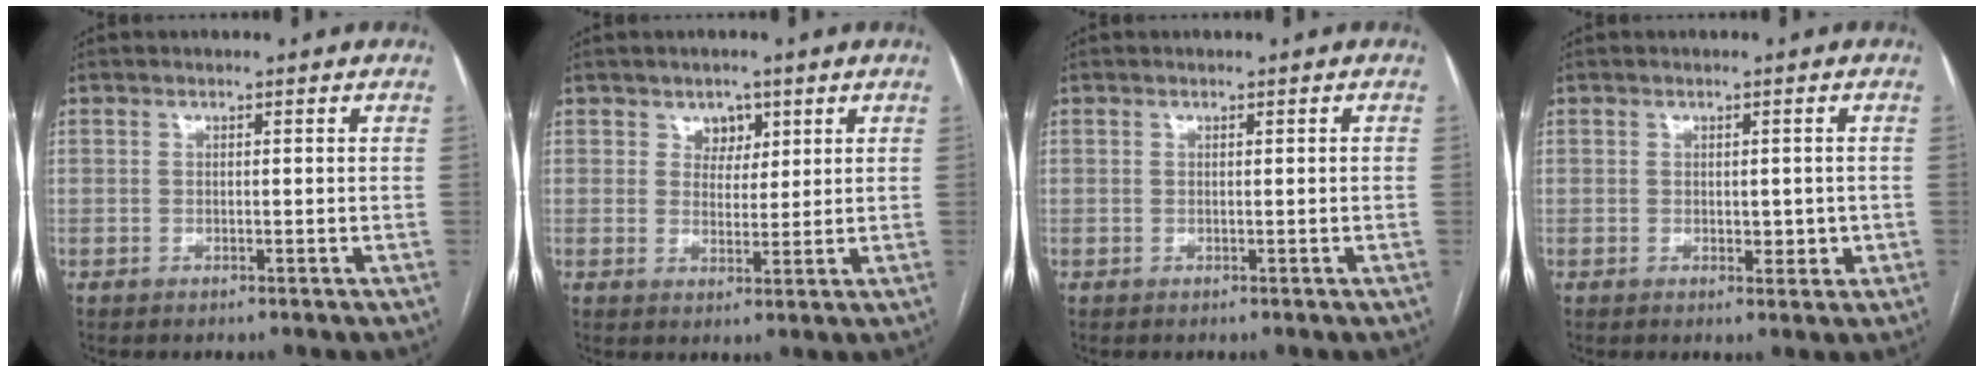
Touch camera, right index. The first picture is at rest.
{"total": 3.3, "force": [1.8, 2.5, 1.2], "torque": [-0.012, 0.003, 0.030]}
{"total": 0.0}
{"total": 2.5, "force": [-0.2, 1.4, 2.0], "torque": [-0.024, 0.001, 0.003]}